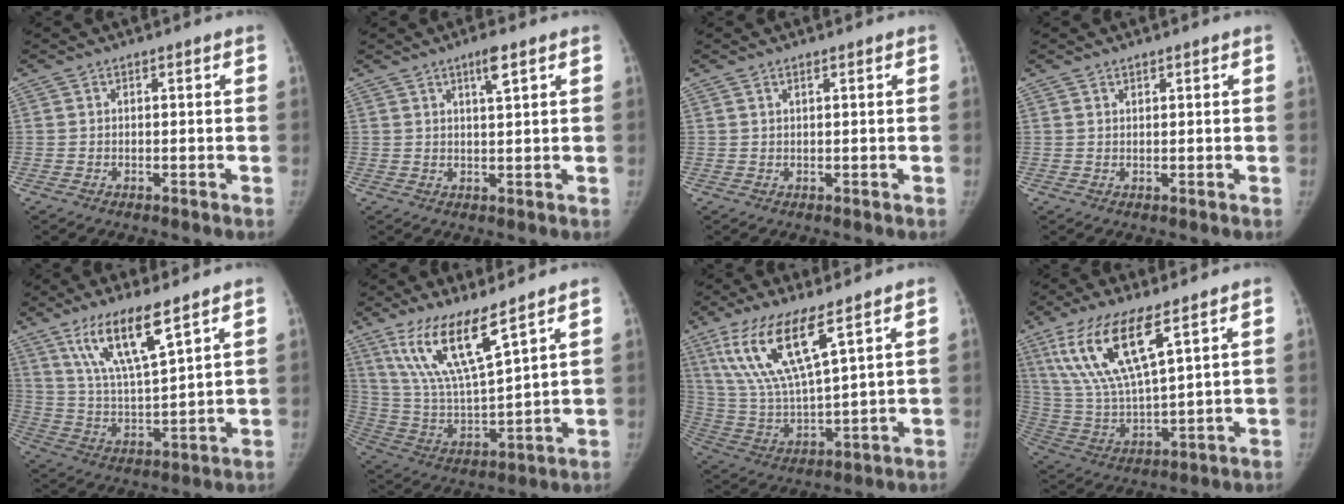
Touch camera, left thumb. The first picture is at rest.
{"total": 3.7, "force": [2.1, 0.4, 3.0], "torque": [-0.052, -0.010, 0.037]}
{"total": 0.8, "force": [0.5, 0.1, 0.6], "torque": [-0.011, 0.003, 0.011]}
{"total": 0.9, "force": [0.7, 0.2, 0.4], "torque": [-0.006, -0.005, 0.013]}
{"total": 13.2, "force": [8.1, 2.5, 10.0], "torque": [-0.183, -0.041, 0.166]}
{"total": 15.3, "force": [9.8, 2.8, 11.4], "torque": [-0.219, -0.056, 0.206]}
{"total": 15.8, "force": [8.7, 3.6, 12.7], "torque": [-0.265, -0.039, 0.181]}
{"total": 16.4, "force": [8.7, 4.4, 13.2], "torque": [-0.273, -0.035, 0.178]}